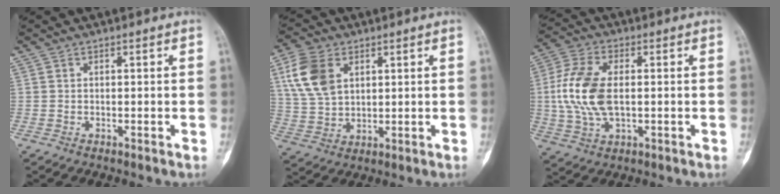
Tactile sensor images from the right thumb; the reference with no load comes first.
{"total": 10.6, "force": [4.1, 6.9, 6.9], "torque": [-0.130, -0.005, 0.085]}
{"total": 12.3, "force": [0.4, 6.8, 10.3], "torque": [-0.224, 0.007, 0.006]}